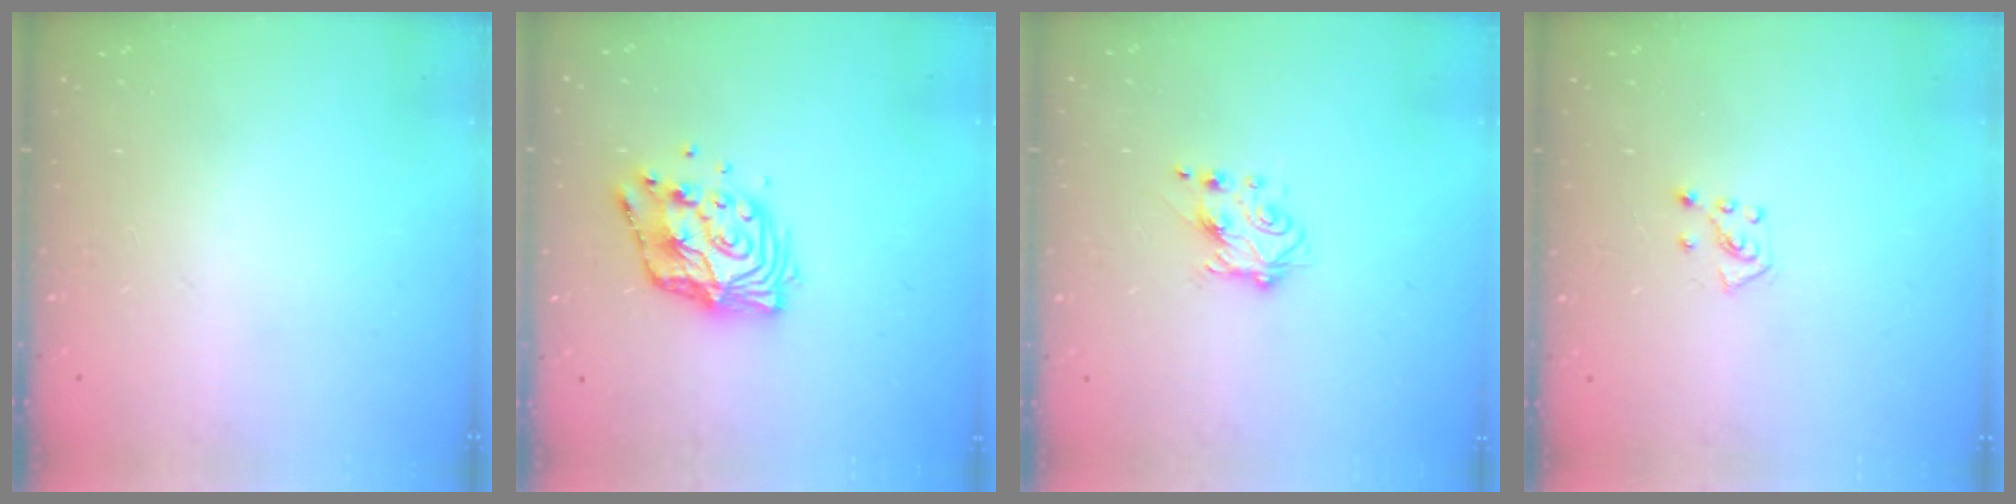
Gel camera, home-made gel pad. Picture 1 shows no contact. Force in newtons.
{"total": 12.3, "press": 12.3, "slide": 1.1}
{"total": 5.6, "press": 5.6, "slide": 0.8}
{"total": 5.2, "press": 5.2, "slide": 0.5}